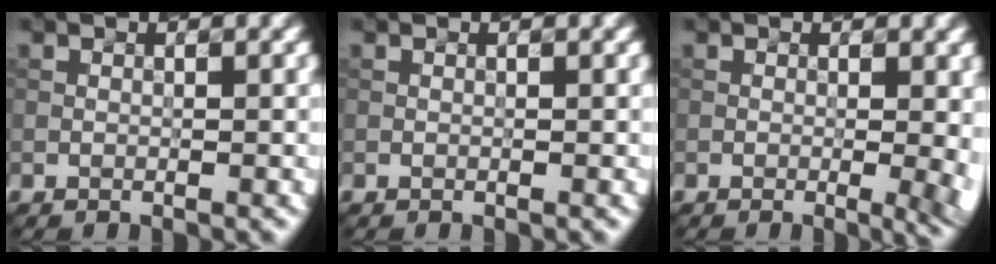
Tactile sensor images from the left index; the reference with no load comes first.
{"total": 0.0}
{"total": 6.9, "force": [-0.4, 3.4, 6.0], "torque": [-0.030, 0.023, 0.001]}